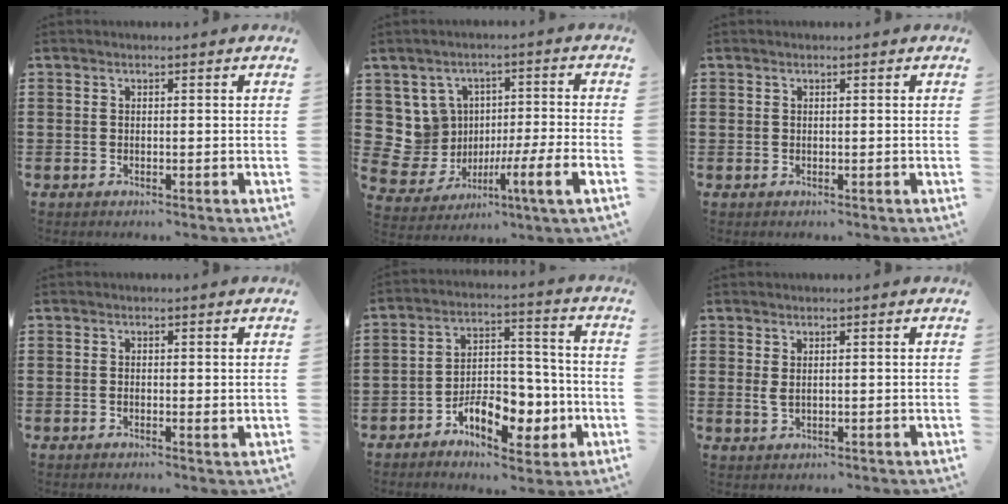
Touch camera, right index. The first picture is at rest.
{"total": 6.0, "force": [-0.5, 4.8, 3.5], "torque": [-0.106, -0.007, -0.007]}
{"total": 0.0}
{"total": 0.7, "force": [-0.1, 0.1, 0.7], "torque": [-0.014, -0.006, 0.000]}
{"total": 9.3, "force": [-4.3, 5.6, 6.1], "torque": [-0.081, 0.023, -0.070]}
{"total": 1.6, "force": [0.6, 0.6, 1.3], "torque": [-0.036, -0.001, 0.009]}